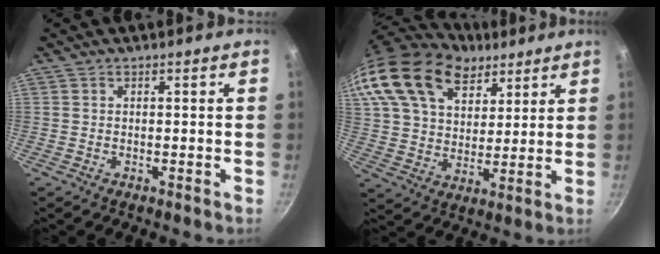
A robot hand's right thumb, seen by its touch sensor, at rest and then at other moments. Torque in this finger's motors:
{"motor_torque": [0.53, 2.81, 1.20, 0.59, 0.50]}